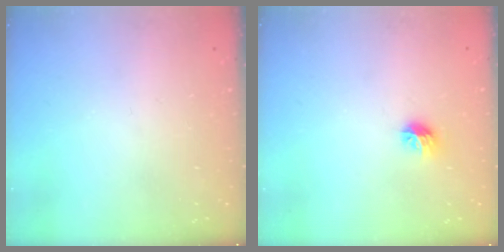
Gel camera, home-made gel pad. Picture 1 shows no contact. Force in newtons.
{"total": 6.1, "press": 5.9, "slide": 1.2}